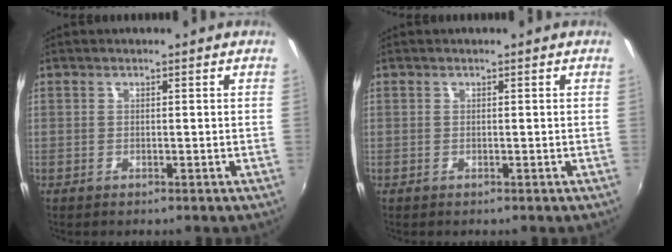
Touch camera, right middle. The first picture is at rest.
{"total": 0.0}